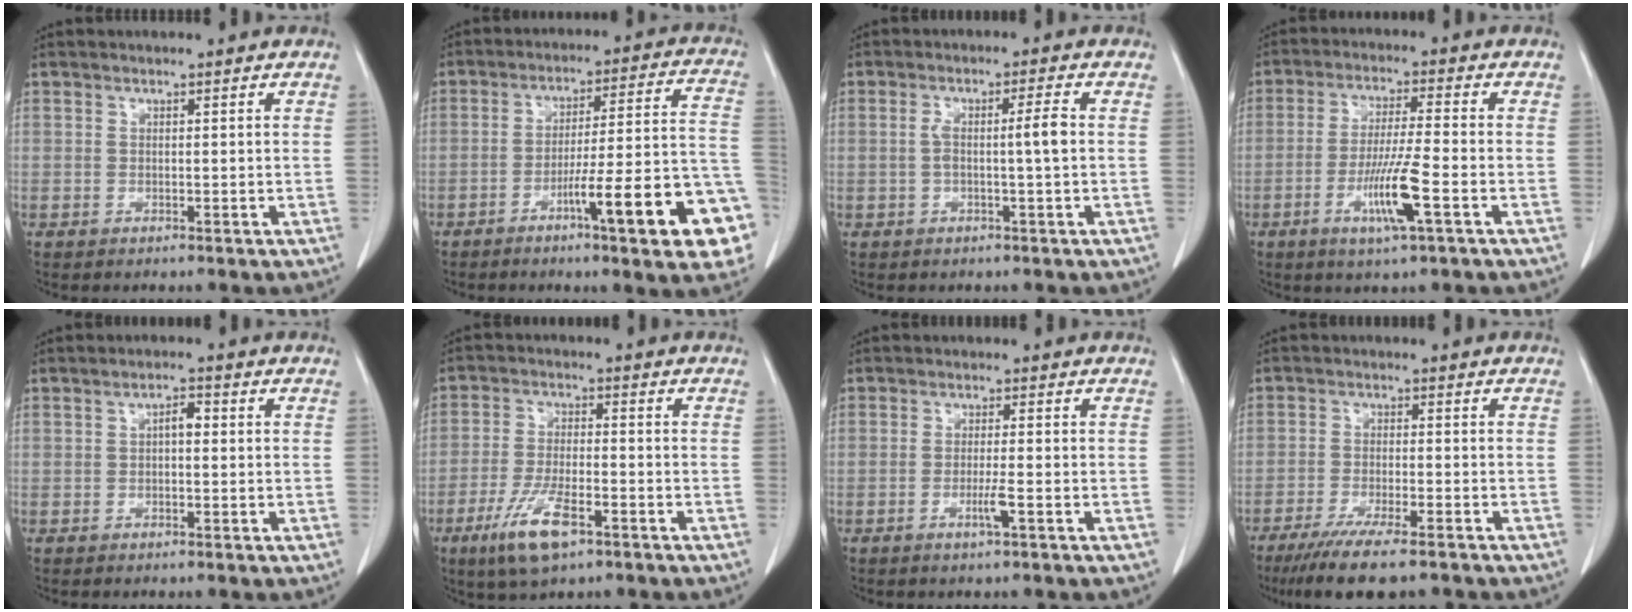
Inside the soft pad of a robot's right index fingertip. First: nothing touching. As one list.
[{"total": 17.6, "force": [-7.6, 1.1, 15.8], "torque": [-0.155, 0.015, -0.105]}, {"total": 4.0, "force": [-0.2, -0.2, 4.0], "torque": [-0.077, 0.011, 0.000]}, {"total": 8.6, "force": [-3.3, -0.2, 7.9], "torque": [-0.151, -0.014, -0.061]}, {"total": 2.1, "force": [0.1, 0.9, 1.9], "torque": [-0.028, 0.007, 0.000]}, {"total": 8.8, "force": [-4.9, 2.2, 7.0], "torque": [-0.141, -0.016, -0.086]}, {"total": 2.5, "force": [-1.1, -0.3, 2.2], "torque": [-0.044, -0.004, -0.022]}, {"total": 10.6, "force": [-8.3, 1.0, 6.6], "torque": [-0.101, -0.023, -0.128]}]